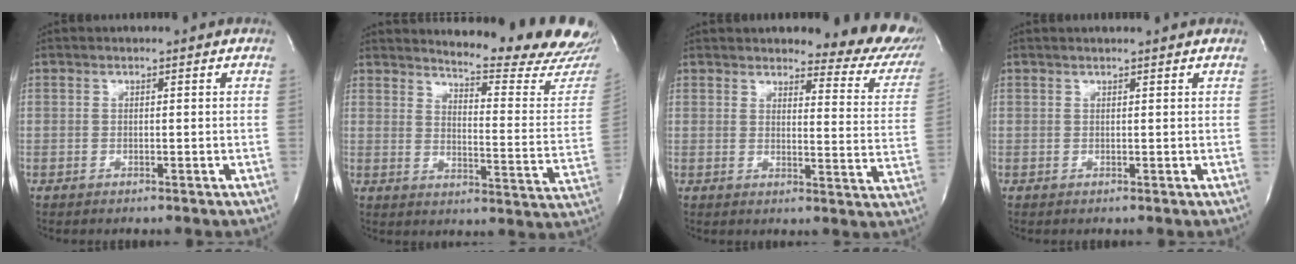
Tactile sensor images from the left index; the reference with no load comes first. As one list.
[{"total": 19.1, "force": [18.2, 0.4, 5.9], "torque": [-0.083, -0.128, 0.210]}, {"total": 13.5, "force": [12.2, 3.2, 4.8], "torque": [-0.024, -0.059, 0.112]}, {"total": 2.7, "force": [2.5, 0.0, 1.0], "torque": [-0.016, 0.016, 0.031]}]